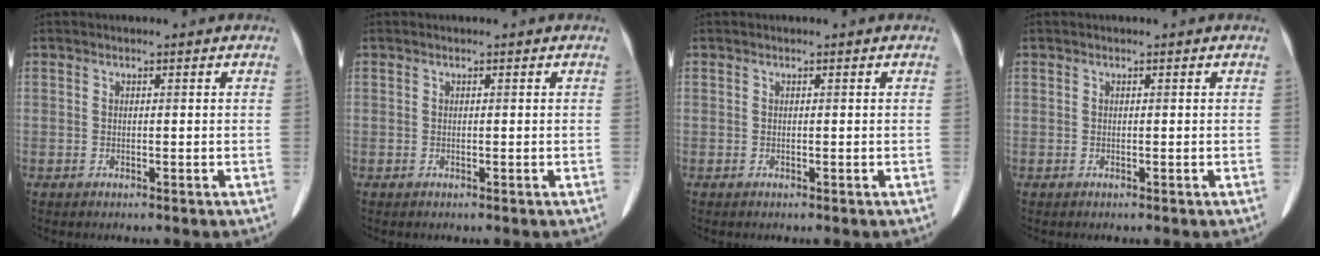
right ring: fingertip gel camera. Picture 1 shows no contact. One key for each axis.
{"total": 0.0}
{"total": 0.0}
{"total": 0.0}